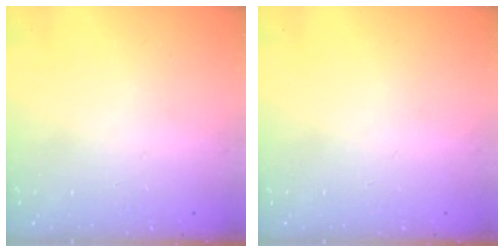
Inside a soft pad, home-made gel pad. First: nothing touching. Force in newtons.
{"total": 0.0}